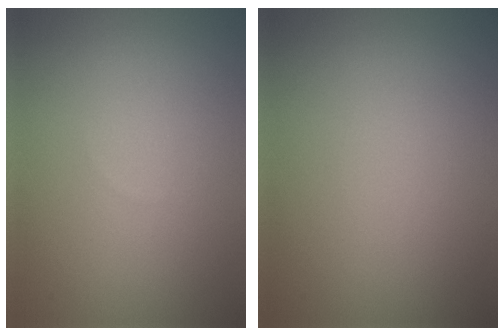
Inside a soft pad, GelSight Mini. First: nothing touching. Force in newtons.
{"total": 0.0}